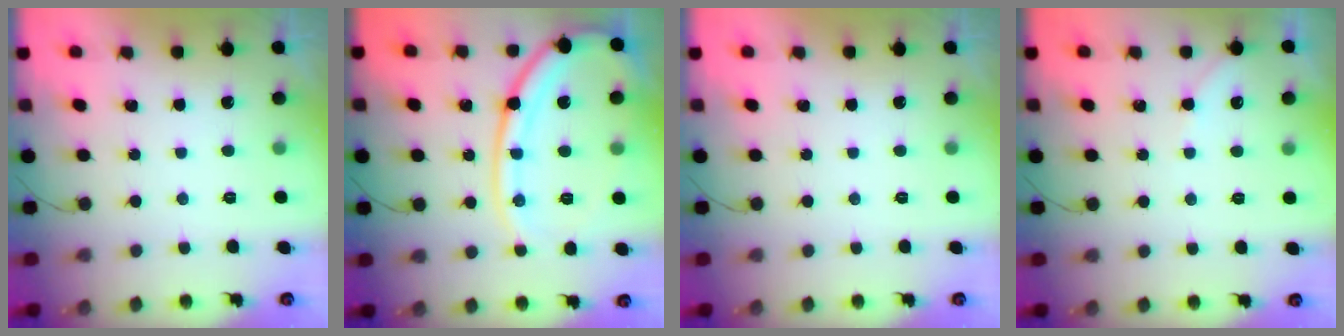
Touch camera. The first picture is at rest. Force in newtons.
{"total": 16.6, "press": 16.5, "slide": 2.2}
{"total": 0.0}
{"total": 2.4, "press": 2.3, "slide": 0.4}